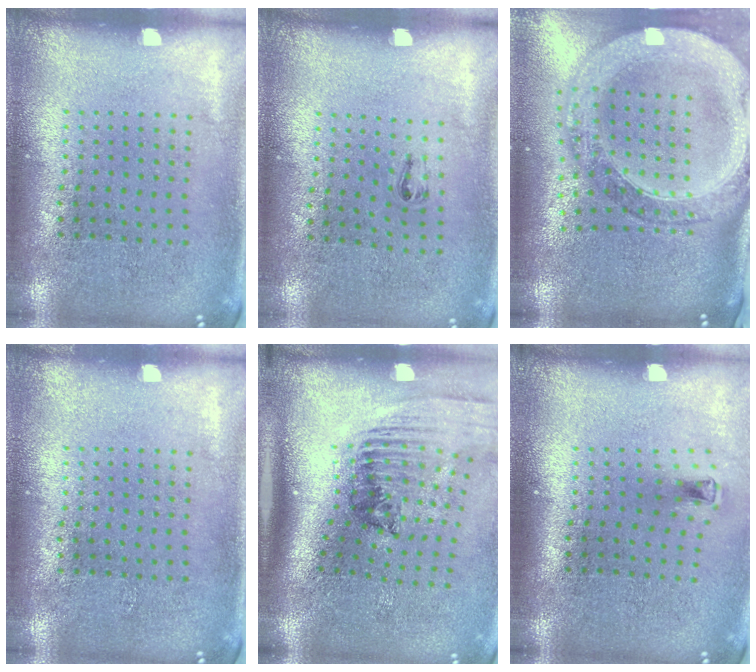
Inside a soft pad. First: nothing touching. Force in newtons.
{"total": 0.5, "press": 0.2, "slide": 0.5}
{"total": 2.9, "press": 2.4, "slide": 1.5}
{"total": 0.0}
{"total": 2.0, "press": 1.4, "slide": 1.4}
{"total": 0.7, "press": 0.3, "slide": 0.7}